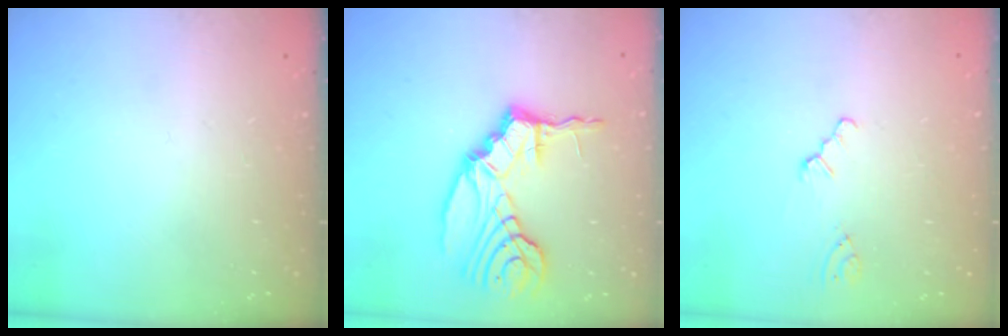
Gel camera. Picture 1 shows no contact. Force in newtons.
{"total": 12.4, "press": 12.3, "slide": 1.2}
{"total": 0.0}